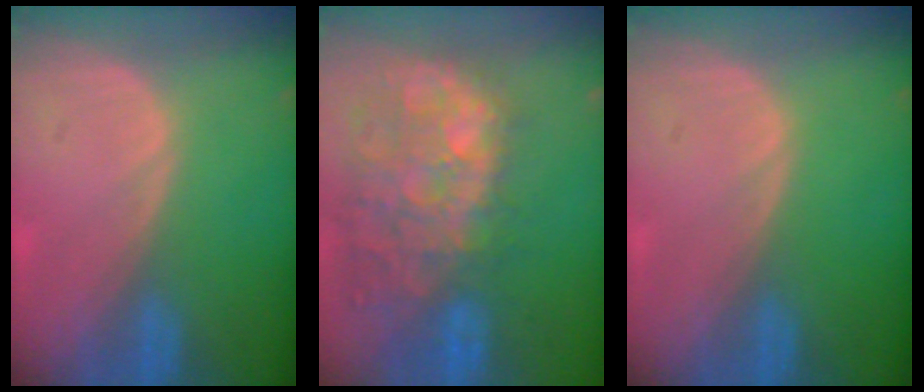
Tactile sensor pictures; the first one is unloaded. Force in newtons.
{"total": 13.4, "press": 11.6, "slide": 6.7}
{"total": 0.0}